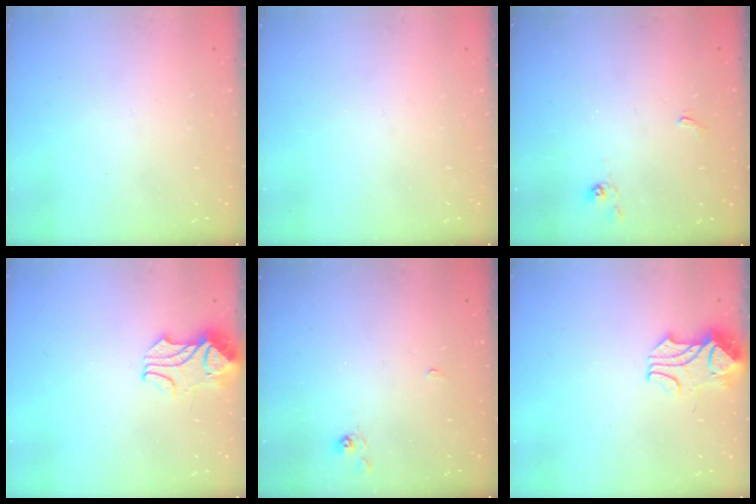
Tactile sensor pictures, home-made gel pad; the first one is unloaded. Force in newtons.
{"total": 0.0}
{"total": 2.6, "press": 2.6, "slide": 0.4}
{"total": 2.2, "press": 2.1, "slide": 0.8}
{"total": 3.2, "press": 3.2, "slide": 0.5}
{"total": 2.5, "press": 2.3, "slide": 0.8}